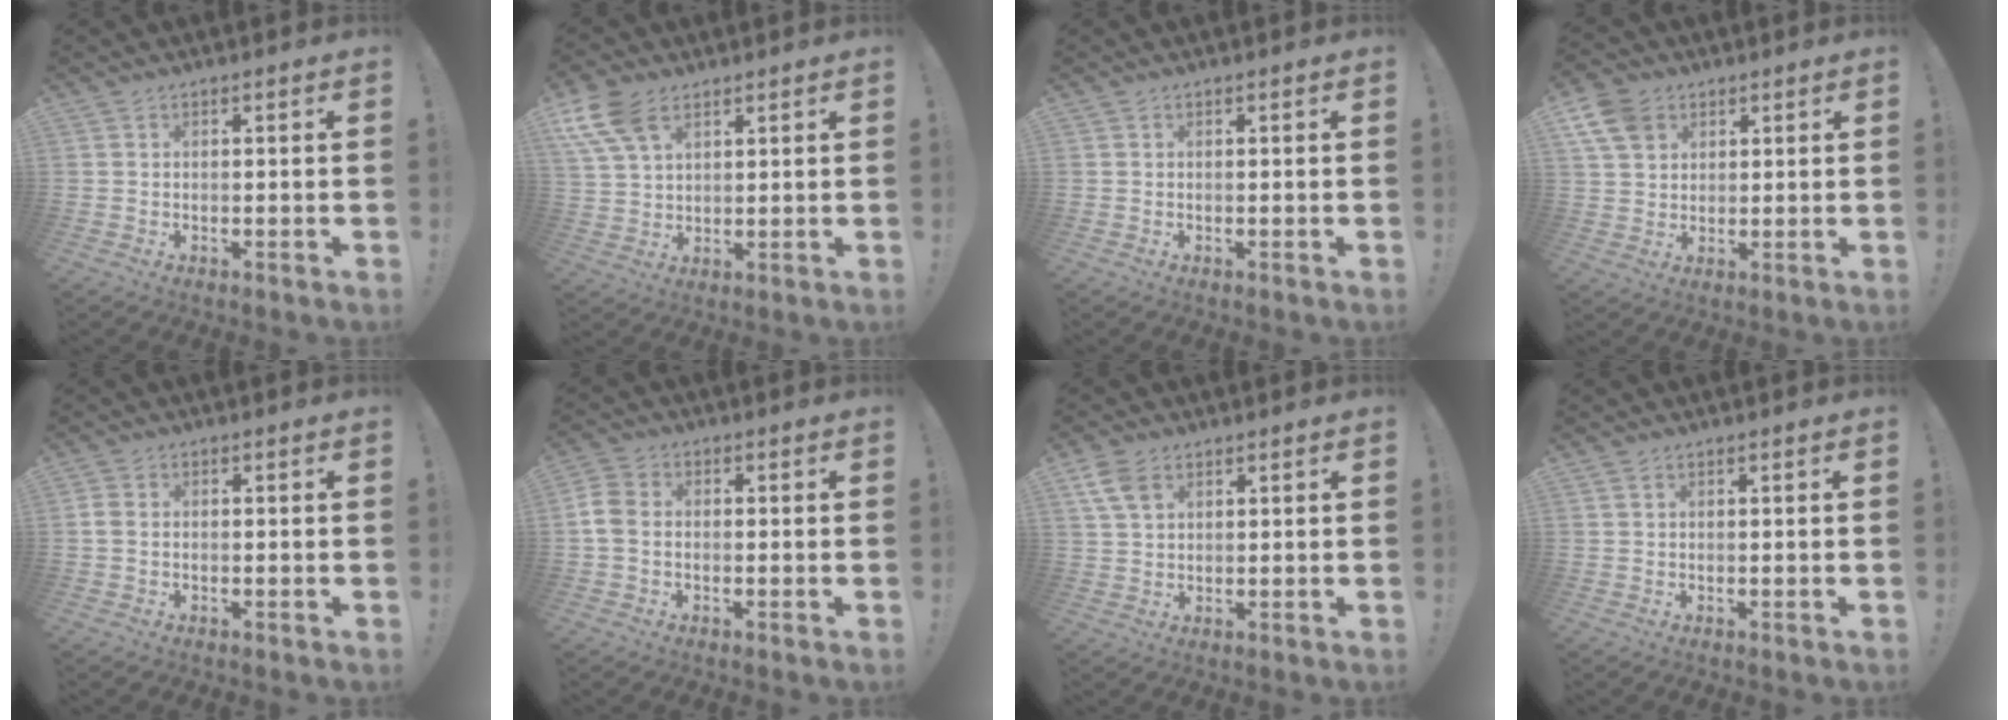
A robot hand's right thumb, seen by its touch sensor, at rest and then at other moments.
{"total": 11.0, "force": [5.6, 6.5, 6.9], "torque": [-0.141, -0.012, 0.110]}
{"total": 0.0}
{"total": 9.4, "force": [4.5, 7.1, 4.2], "torque": [-0.088, -0.013, 0.092]}
{"total": 1.9, "force": [-0.1, 1.4, 1.3], "torque": [-0.033, 0.009, 0.001]}
{"total": 6.1, "force": [-0.5, 4.4, 4.1], "torque": [-0.106, 0.009, -0.006]}
{"total": 6.1, "force": [2.8, 3.7, 4.0], "torque": [-0.078, 0.000, 0.060]}
{"total": 0.0}